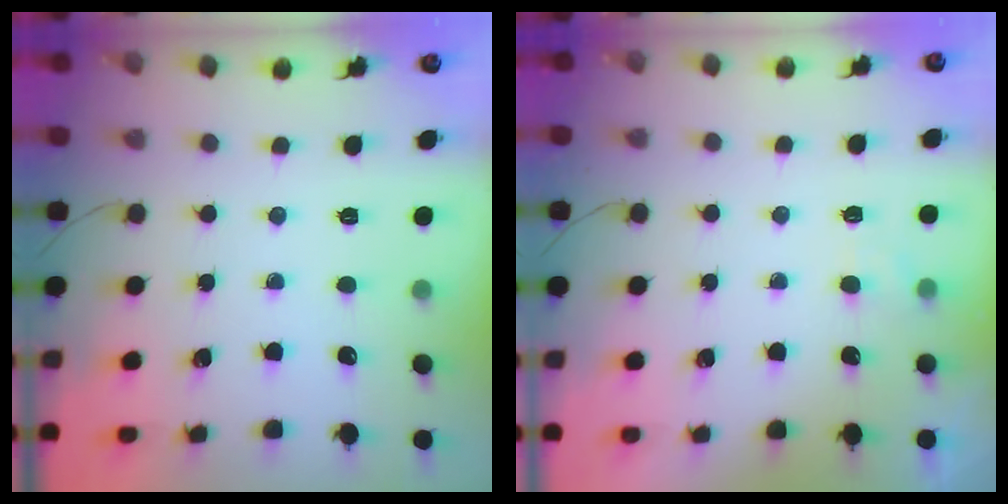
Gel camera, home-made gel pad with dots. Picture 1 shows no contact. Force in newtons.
{"total": 2.1, "press": 1.6, "slide": 1.3}